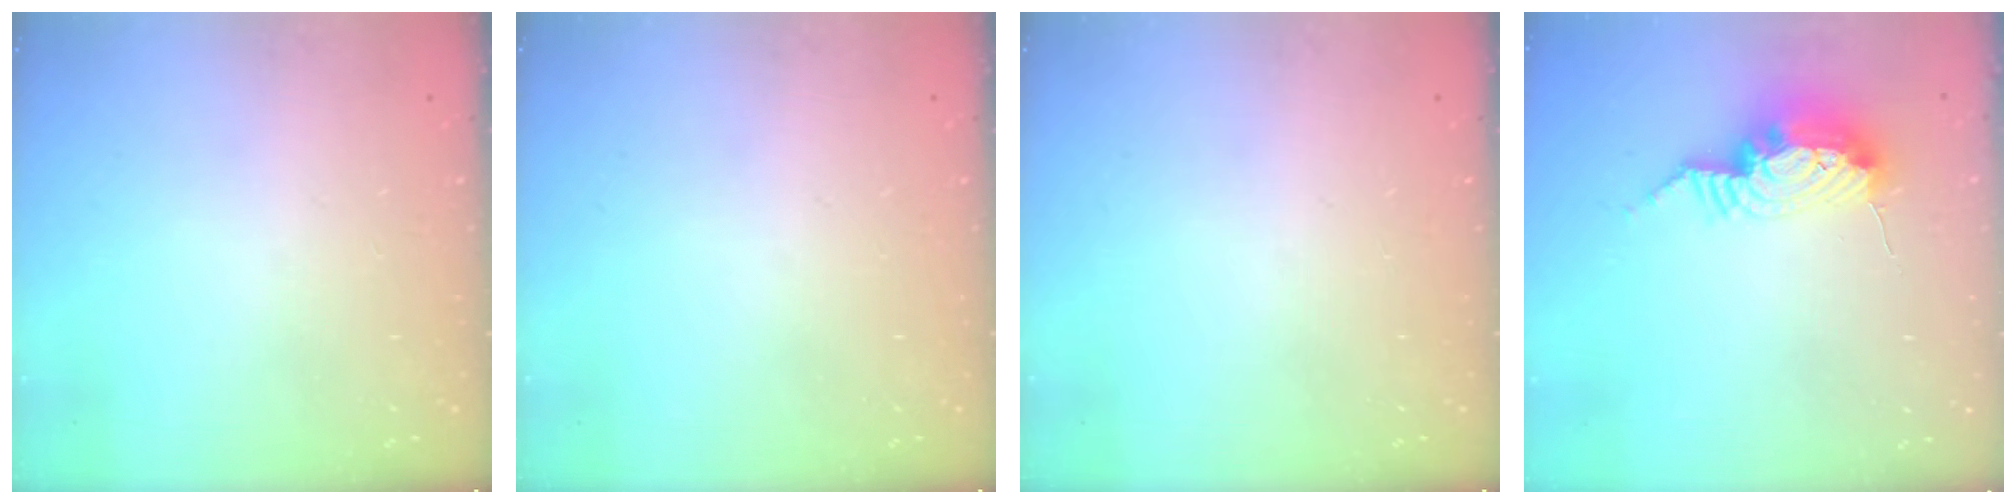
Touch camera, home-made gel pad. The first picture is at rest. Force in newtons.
{"total": 0.0}
{"total": 0.0}
{"total": 11.8, "press": 11.7, "slide": 1.6}